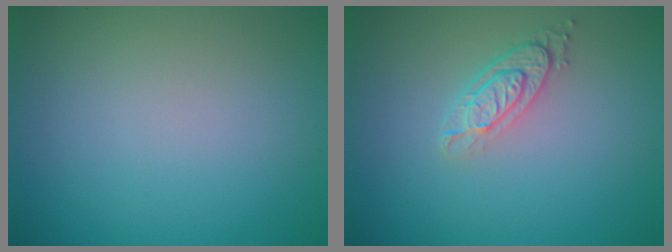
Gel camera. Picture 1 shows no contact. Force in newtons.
{"total": 2.9, "press": 2.2, "slide": 1.9}